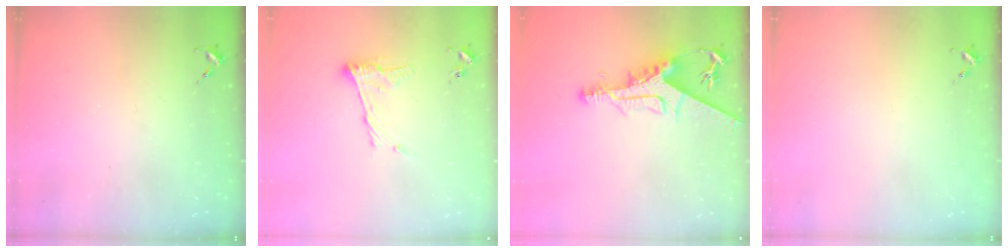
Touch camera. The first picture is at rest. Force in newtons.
{"total": 11.4, "press": 11.3, "slide": 0.3}
{"total": 11.0, "press": 10.9, "slide": 1.1}
{"total": 0.0}